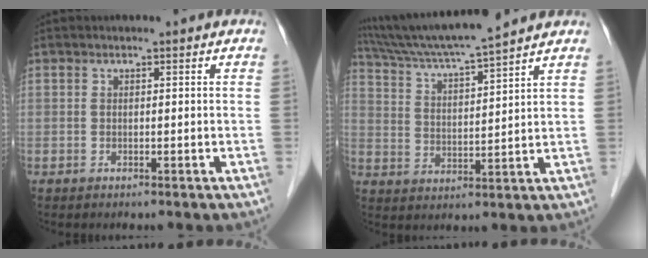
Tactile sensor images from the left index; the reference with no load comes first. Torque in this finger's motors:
{"motor_torque": [-0.34, -0.85, 0.44, 0.14]}